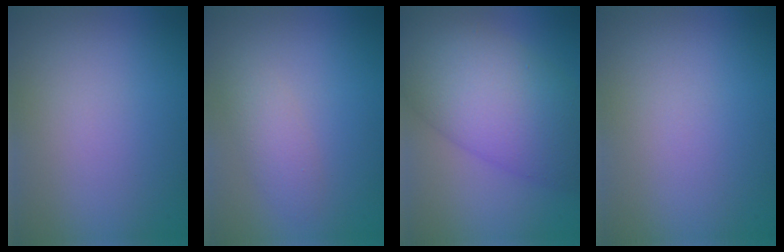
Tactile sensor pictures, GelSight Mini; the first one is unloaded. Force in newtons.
{"total": 1.9, "press": 1.9, "slide": 0.0}
{"total": 9.9, "press": 9.9, "slide": 0.1}
{"total": 0.0}